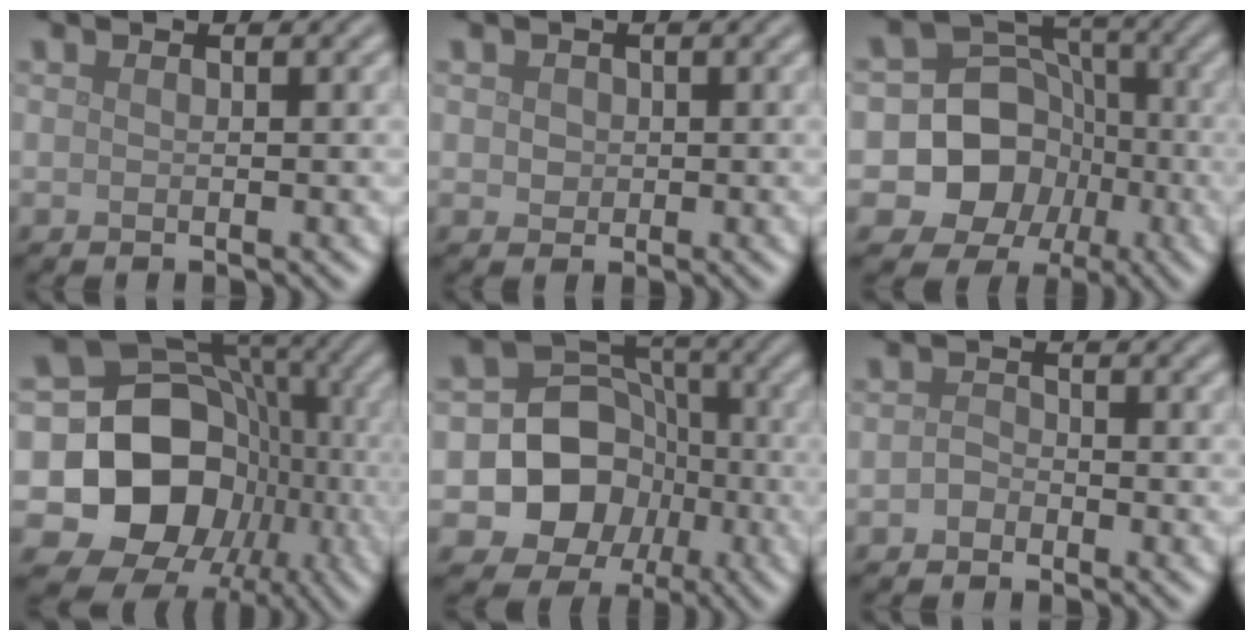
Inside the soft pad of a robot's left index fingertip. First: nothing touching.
{"total": 1.2, "force": [0.2, 1.1, 0.5], "torque": [-0.004, -0.003, 0.005]}
{"total": 11.0, "force": [-3.2, 10.0, 3.1], "torque": [-0.041, 0.004, -0.077]}
{"total": 15.9, "force": [-2.8, 13.4, 8.1], "torque": [-0.141, -0.011, -0.065]}
{"total": 9.5, "force": [-2.7, 8.5, 3.3], "torque": [-0.028, 0.004, -0.072]}
{"total": 1.2, "force": [-0.7, 0.9, 0.4], "torque": [-0.007, 0.002, -0.016]}